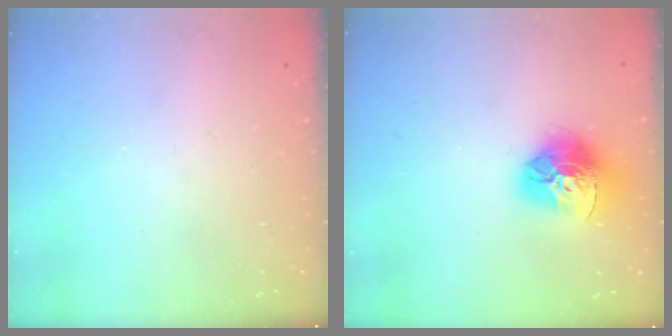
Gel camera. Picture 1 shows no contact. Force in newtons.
{"total": 15.9, "press": 15.9, "slide": 1.6}